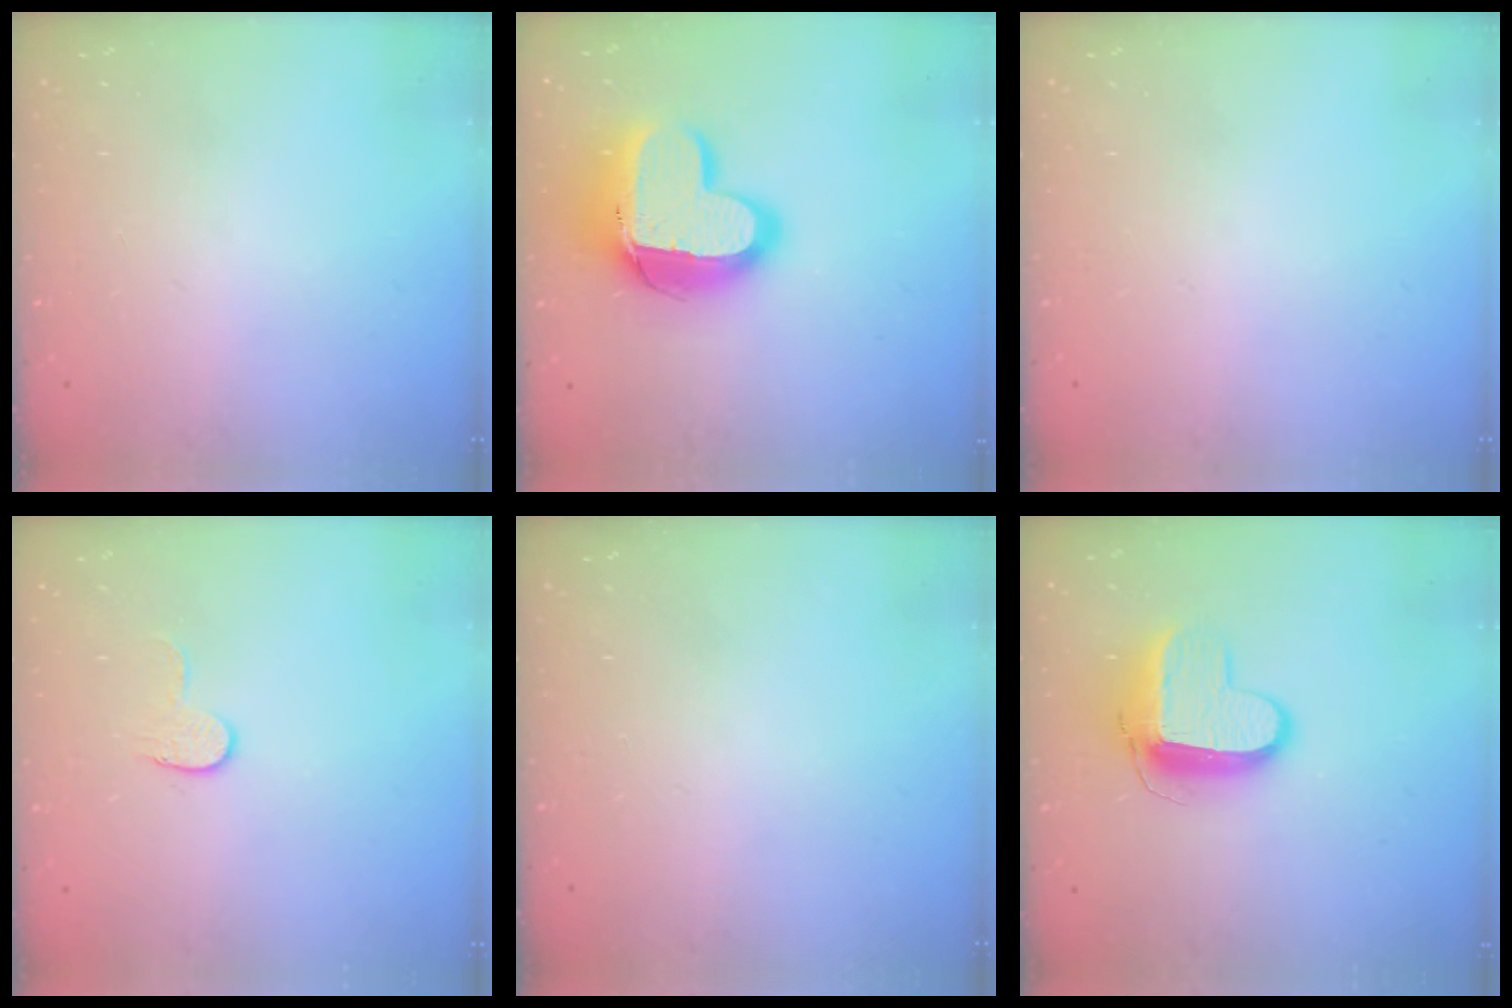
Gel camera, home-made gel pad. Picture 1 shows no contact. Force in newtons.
{"total": 17.0, "press": 17.0, "slide": 1.2}
{"total": 0.0}
{"total": 5.4, "press": 5.4, "slide": 0.5}
{"total": 0.0}
{"total": 11.1, "press": 11.1, "slide": 1.0}